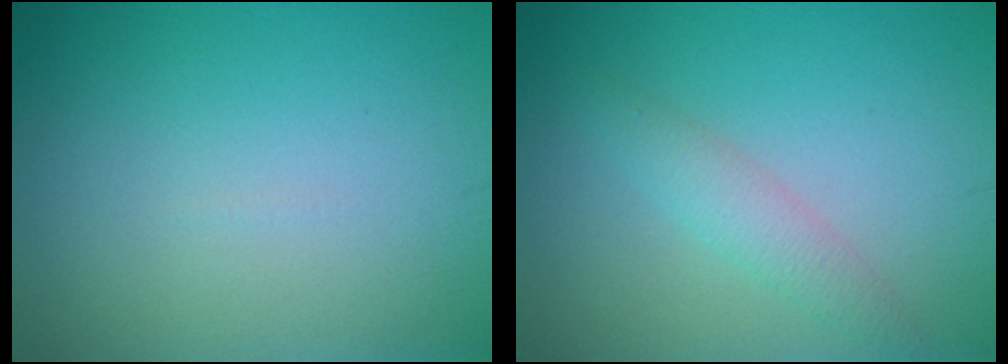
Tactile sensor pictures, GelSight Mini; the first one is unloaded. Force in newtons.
{"total": 2.1, "press": 2.1, "slide": 0.1}